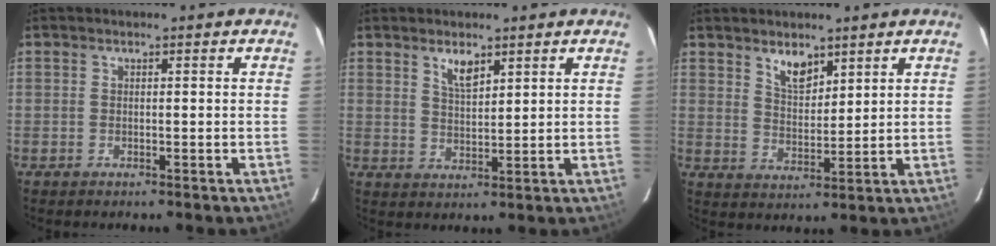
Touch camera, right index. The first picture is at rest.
{"total": 4.2, "force": [2.7, 1.6, 2.7], "torque": [-0.049, -0.002, 0.051]}
{"total": 5.5, "force": [3.9, 2.5, 2.9], "torque": [-0.047, 0.002, 0.075]}